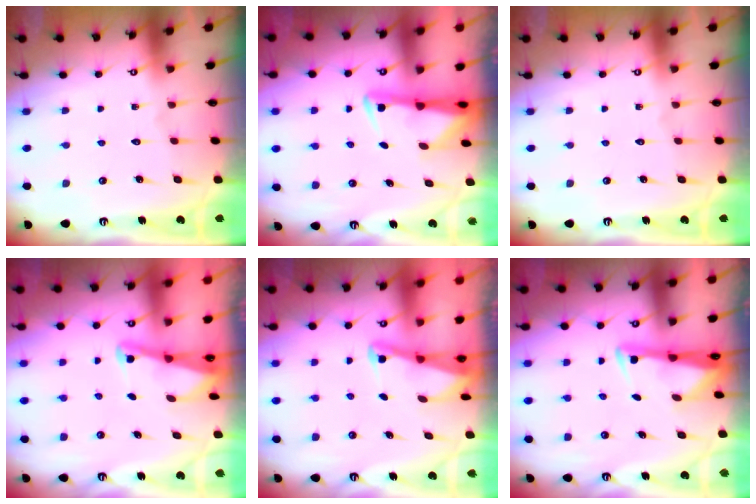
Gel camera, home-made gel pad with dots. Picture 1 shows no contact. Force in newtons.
{"total": 2.8, "press": 2.8, "slide": 0.5}
{"total": 0.0}
{"total": 2.3, "press": 2.3, "slide": 0.3}
{"total": 2.0, "press": 2.0, "slide": 0.3}
{"total": 3.3, "press": 3.2, "slide": 0.9}